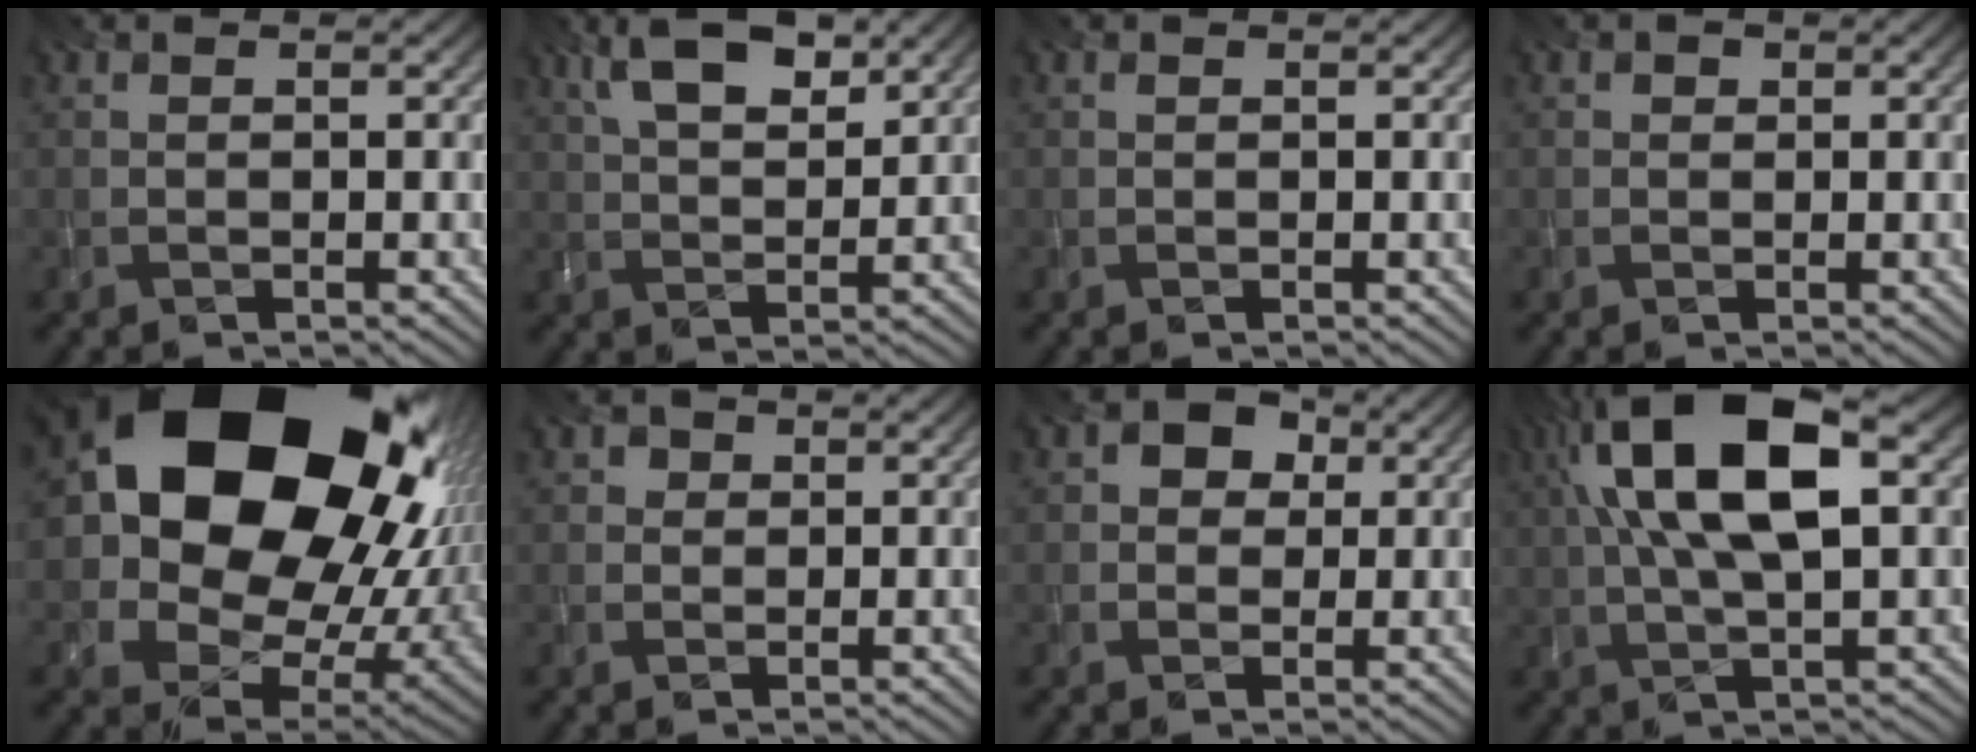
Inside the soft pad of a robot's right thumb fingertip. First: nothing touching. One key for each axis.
{"total": 7.8, "fx": 4.1, "fy": 3.3, "fz": 5.8, "tx": -0.124, "ty": 0.015, "tz": 0.079}
{"total": 0.0}
{"total": 0.7, "fx": 0.3, "fy": 0.6, "fz": 0.2, "tx": -0.002, "ty": 0.000, "tz": 0.001}
{"total": 22.9, "fx": 6.4, "fy": 17.5, "fz": 13.2, "tx": -0.314, "ty": -0.018, "tz": 0.157}
{"total": 1.5, "fx": 0.3, "fy": 1.5, "fz": 0.4, "tx": -0.004, "ty": 0.000, "tz": 0.000}
{"total": 4.4, "fx": 1.0, "fy": 3.8, "fz": 2.1, "tx": -0.036, "ty": 0.013, "tz": -0.003}
{"total": 13.7, "fx": 3.8, "fy": 5.0, "fz": 12.2, "tx": -0.247, "ty": 0.022, "tz": 0.065}